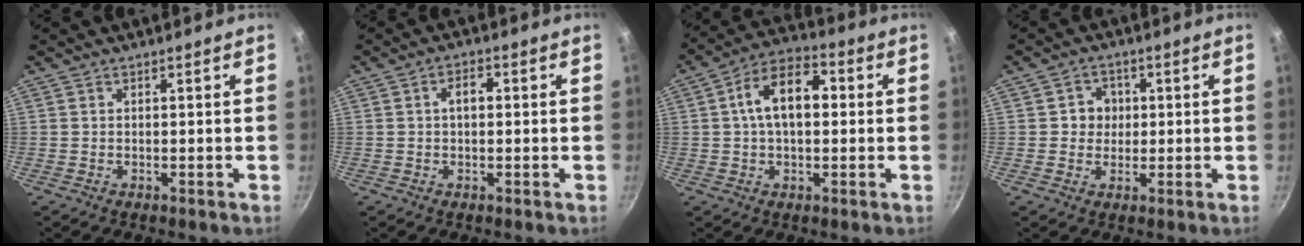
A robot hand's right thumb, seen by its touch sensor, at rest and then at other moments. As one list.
[{"total": 3.0, "force": [0.4, 1.7, 2.4], "torque": [-0.034, 0.010, 0.002]}, {"total": 11.6, "force": [1.5, 6.9, 9.2], "torque": [-0.125, 0.030, 0.010]}, {"total": 4.0, "force": [0.4, 3.8, 1.1], "torque": [0.014, 0.003, 0.000]}]